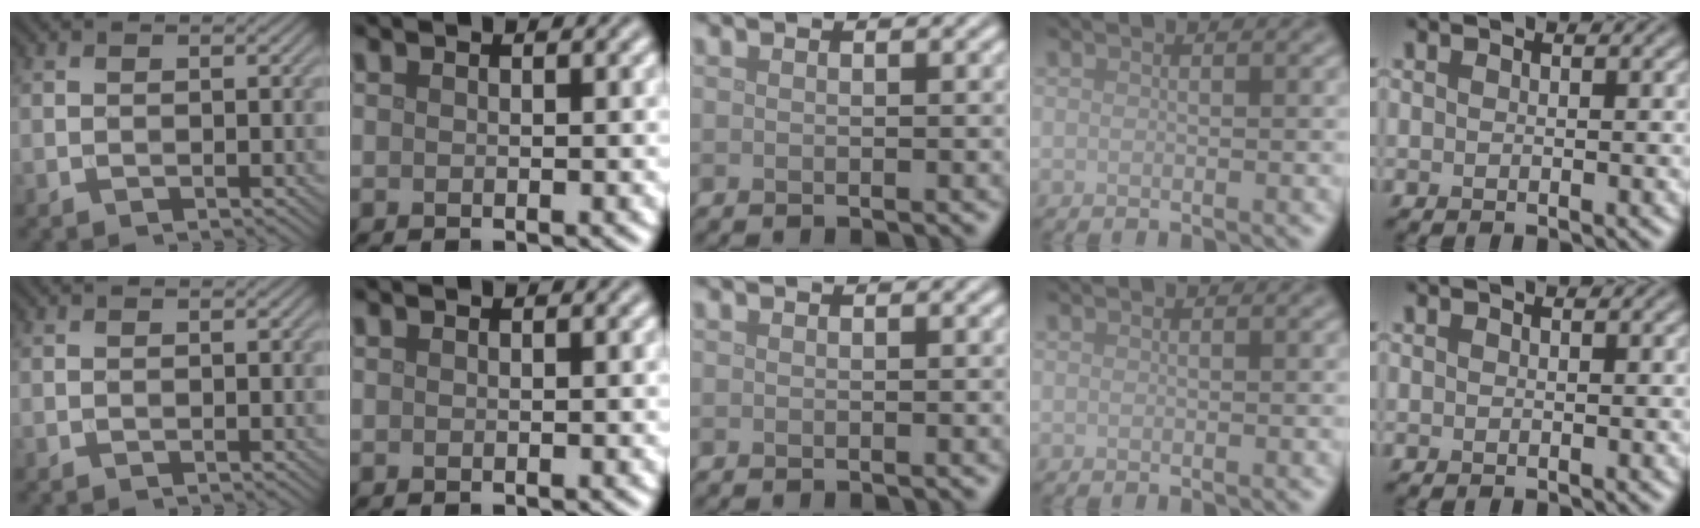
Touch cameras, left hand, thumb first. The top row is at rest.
{}